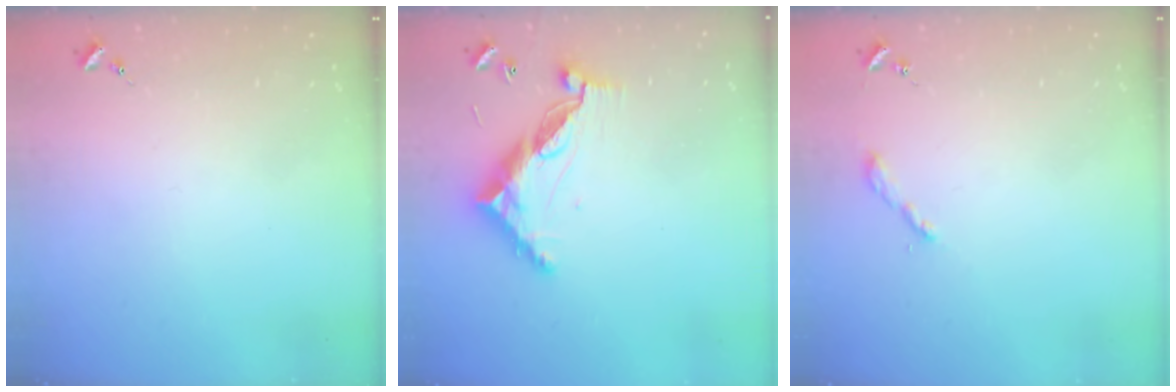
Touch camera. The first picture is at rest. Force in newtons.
{"total": 11.5, "press": 11.4, "slide": 1.0}
{"total": 2.2, "press": 2.2, "slide": 0.2}